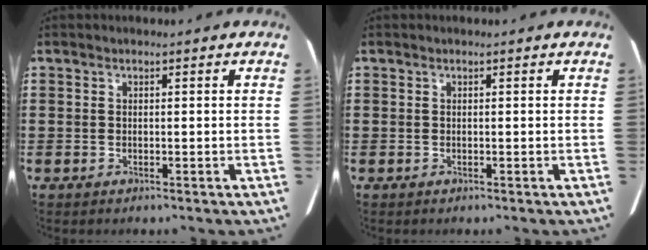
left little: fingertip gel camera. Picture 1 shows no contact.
{"total": 0.0}